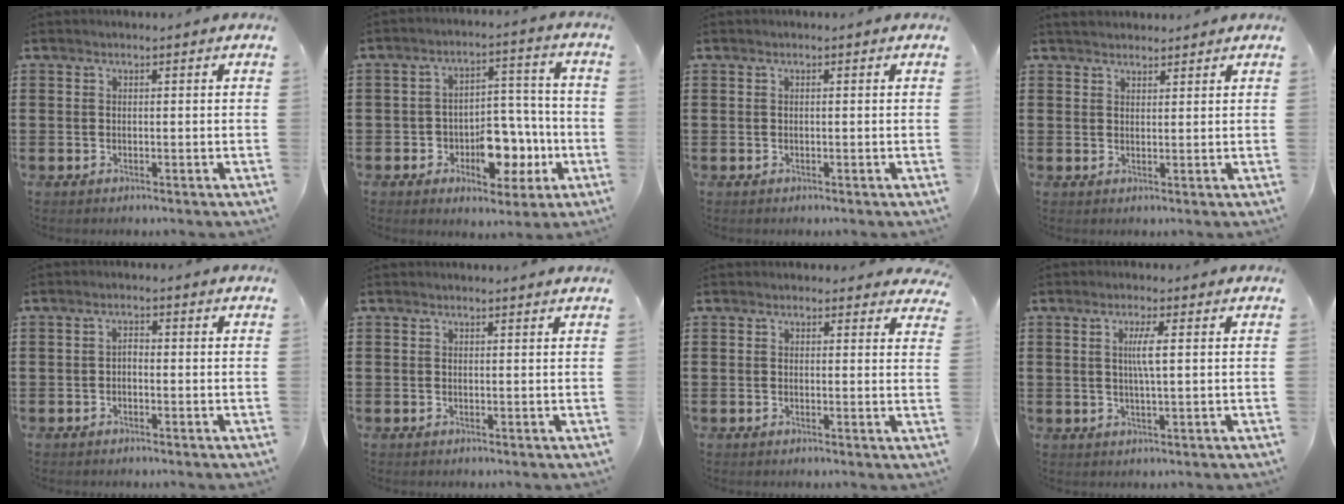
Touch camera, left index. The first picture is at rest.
{"total": 9.1, "force": [-3.4, 6.2, 5.8], "torque": [-0.072, 0.019, -0.057]}
{"total": 0.0}
{"total": 2.0, "force": [1.9, 0.5, 0.0], "torque": [-0.005, 0.004, 0.038]}
{"total": 1.2, "force": [-0.8, 0.5, 0.8], "torque": [-0.020, 0.002, -0.016]}
{"total": 0.5, "force": [0.5, 0.0, 0.0], "torque": [-0.001, -0.001, 0.011]}
{"total": 1.5, "force": [1.3, 0.7, 0.2], "torque": [0.001, 0.003, 0.024]}
{"total": 3.5, "force": [0.7, 0.2, 3.4], "torque": [-0.068, -0.001, 0.008]}